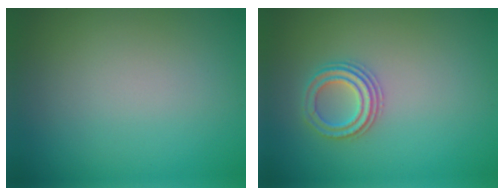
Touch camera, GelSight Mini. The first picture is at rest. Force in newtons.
{"total": 2.2, "press": 2.1, "slide": 0.7}